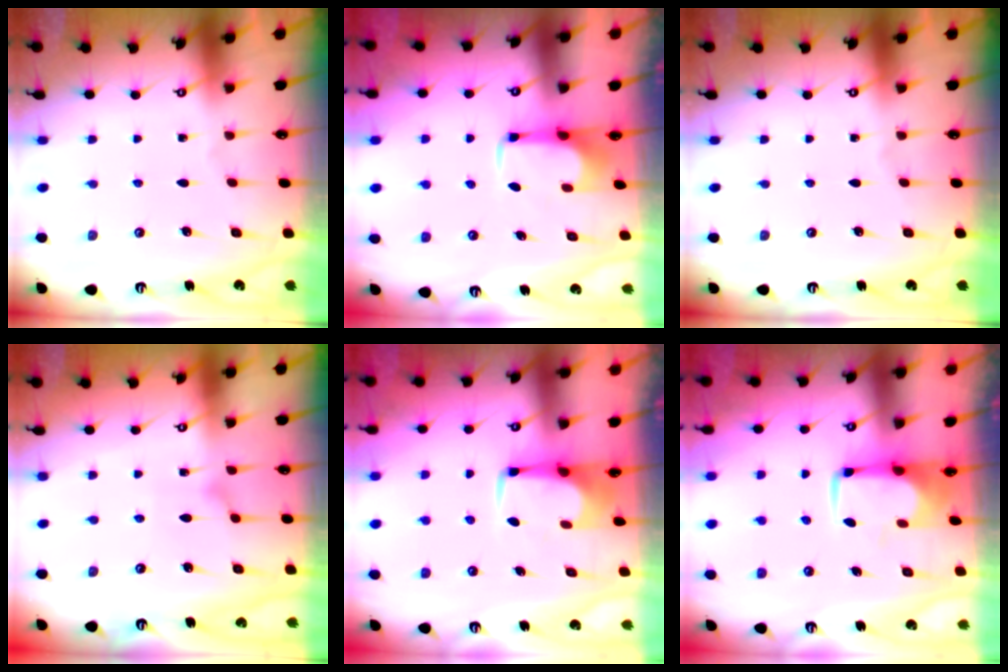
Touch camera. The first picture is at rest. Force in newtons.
{"total": 2.1, "press": 2.1, "slide": 0.4}
{"total": 0.0}
{"total": 3.6, "press": 3.5, "slide": 0.4}
{"total": 0.8, "press": 0.7, "slide": 0.4}
{"total": 0.5, "press": 0.5, "slide": 0.2}